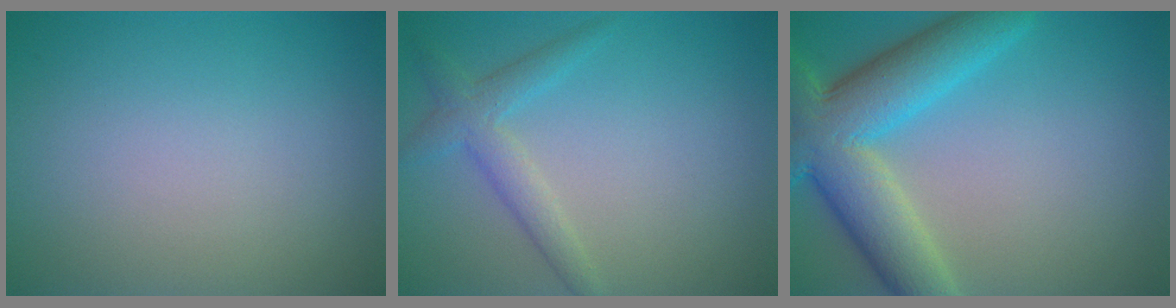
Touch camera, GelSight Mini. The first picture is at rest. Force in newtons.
{"total": 2.7, "press": 2.7, "slide": 0.1}
{"total": 9.4, "press": 9.4, "slide": 0.5}